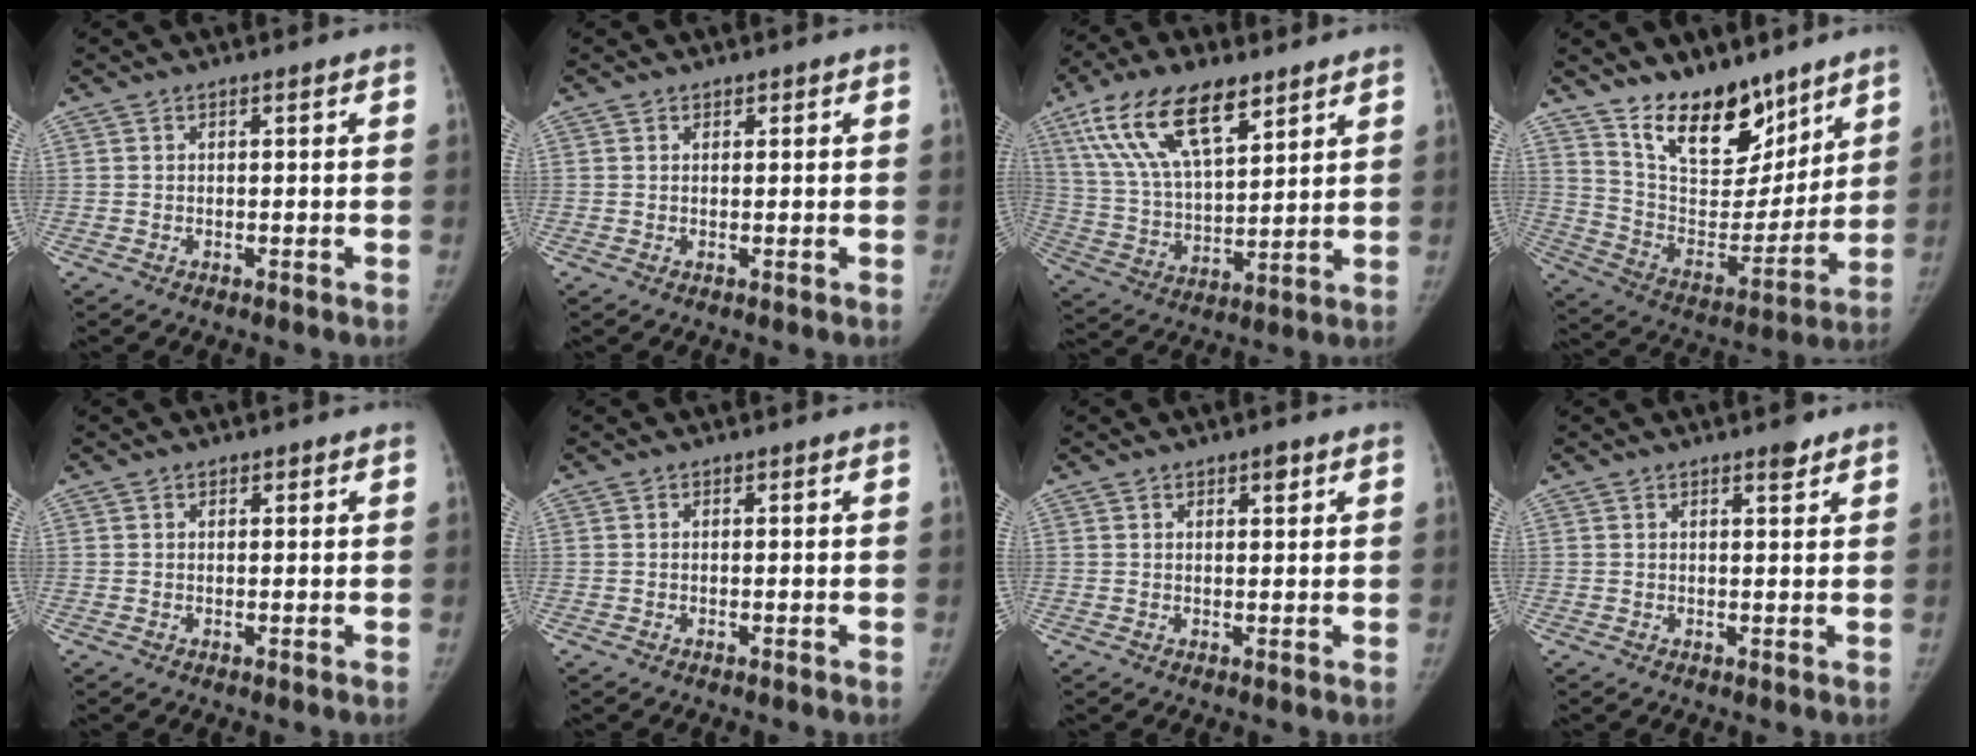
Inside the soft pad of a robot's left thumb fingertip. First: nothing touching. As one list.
[{"total": 0.6, "force": [0.4, 0.4, 0.0], "torque": [0.008, -0.002, 0.003]}, {"total": 18.4, "force": [10.5, 7.9, 12.9], "torque": [-0.214, -0.027, 0.199]}, {"total": 18.3, "force": [13.0, 9.0, 9.2], "torque": [-0.093, -0.088, 0.230]}, {"total": 0.7, "force": [0.4, 0.5, 0.1], "torque": [0.010, -0.002, 0.003]}, {"total": 0.0}, {"total": 2.2, "force": [1.3, 1.0, 1.4], "torque": [-0.009, -0.005, 0.017]}, {"total": 2.2, "force": [1.6, 0.7, 1.3], "torque": [-0.013, -0.010, 0.022]}]